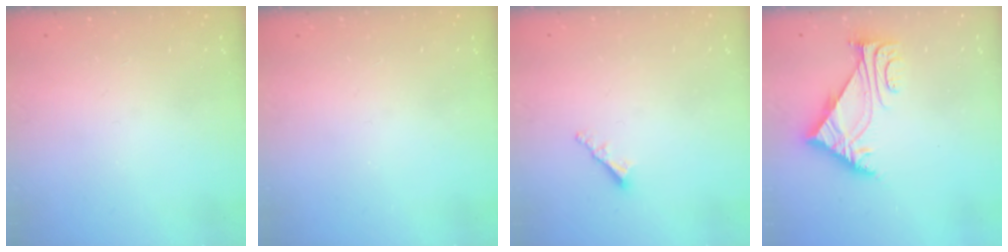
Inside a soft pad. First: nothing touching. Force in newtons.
{"total": 0.0}
{"total": 2.5, "press": 2.5, "slide": 0.3}
{"total": 6.2, "press": 6.2, "slide": 0.7}